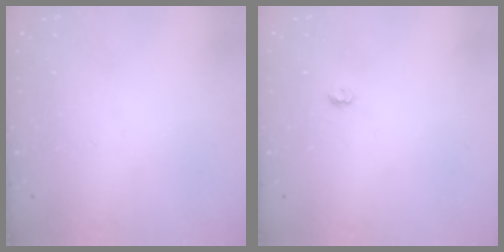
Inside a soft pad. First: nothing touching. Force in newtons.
{"total": 2.9, "press": 2.9, "slide": 0.4}